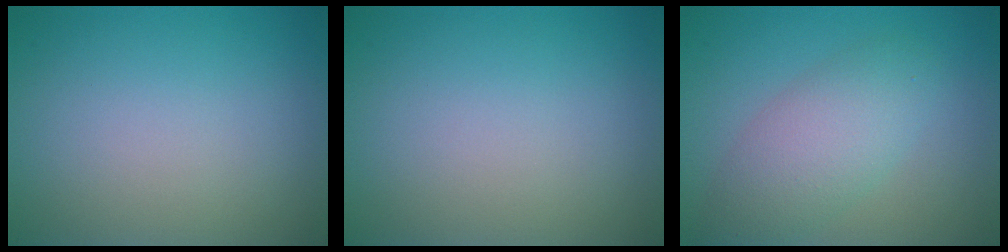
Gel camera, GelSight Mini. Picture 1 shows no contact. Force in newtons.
{"total": 0.0}
{"total": 4.5, "press": 4.5, "slide": 0.4}